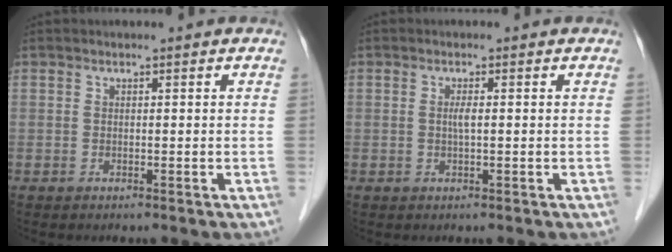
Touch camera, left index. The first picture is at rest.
{"total": 1.3, "force": [-0.1, 0.0, 1.2], "torque": [-0.028, -0.003, -0.003]}